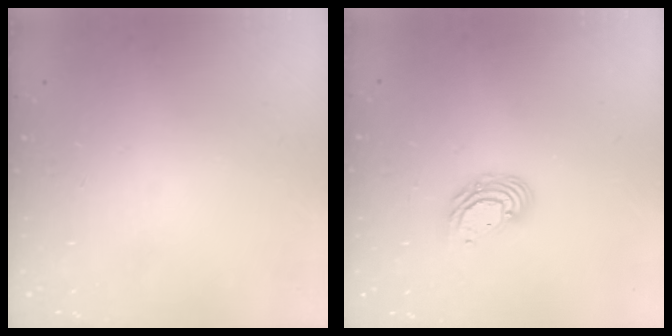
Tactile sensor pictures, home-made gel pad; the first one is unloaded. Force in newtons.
{"total": 7.0, "press": 7.0, "slide": 0.8}